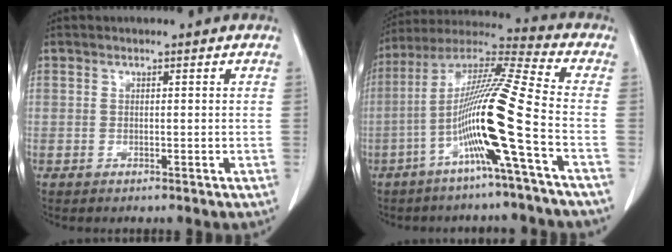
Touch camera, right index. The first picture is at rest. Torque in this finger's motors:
{"motor_torque": [2.09, -0.05, 1.05, 0.21]}